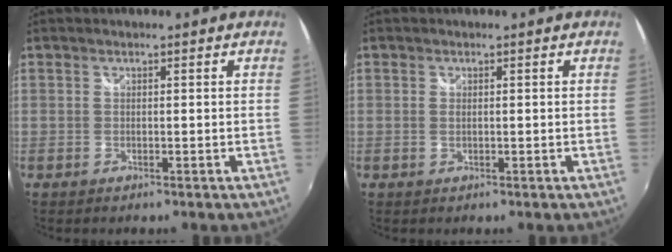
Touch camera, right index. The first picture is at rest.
{"total": 0.8, "force": [0.1, 0.3, 0.7], "torque": [-0.016, -0.001, 0.000]}